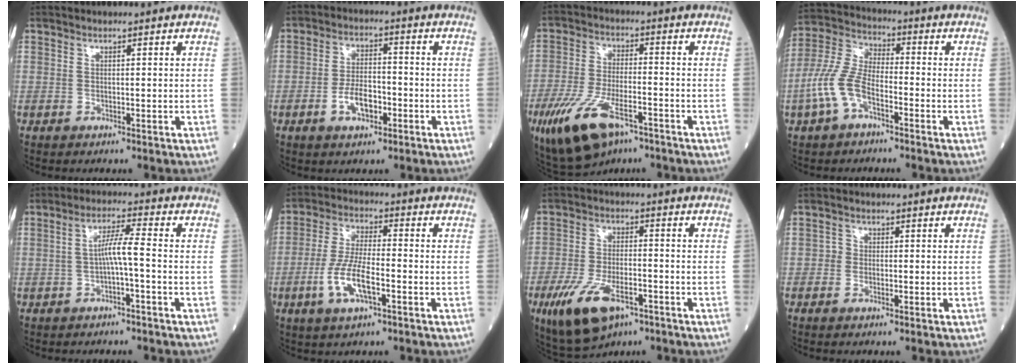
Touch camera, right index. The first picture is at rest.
{"total": 5.7, "force": [-2.3, 2.7, 4.5], "torque": [-0.087, 0.007, -0.041]}
{"total": 13.0, "force": [-7.3, 4.9, 9.6], "torque": [-0.197, -0.014, -0.124]}
{"total": 9.1, "force": [-3.9, 4.3, 7.0], "torque": [-0.173, 0.013, -0.082]}
{"total": 4.2, "force": [-1.0, -0.2, 4.1], "torque": [-0.075, 0.013, -0.016]}
{"total": 8.4, "force": [-3.1, 2.2, 7.5], "torque": [-0.158, -0.002, -0.060]}
{"total": 11.4, "force": [-6.0, 4.9, 8.4], "torque": [-0.172, -0.011, -0.098]}
{"total": 1.0, "force": [-0.3, 0.9, 0.3], "torque": [0.000, 0.003, -0.010]}